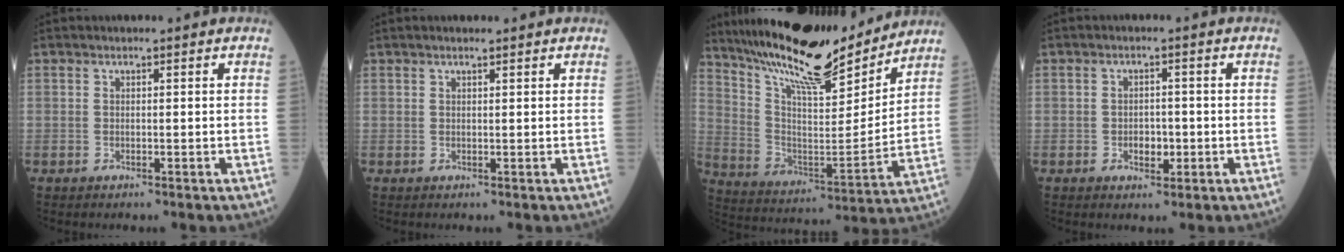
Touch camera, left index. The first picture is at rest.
{"total": 1.4, "force": [1.1, 0.1, 0.8], "torque": [-0.016, 0.009, 0.019]}
{"total": 19.6, "force": [17.2, 2.9, 8.9], "torque": [-0.163, -0.012, 0.289]}
{"total": 2.7, "force": [-0.8, 1.7, 2.0], "torque": [-0.029, 0.004, -0.008]}